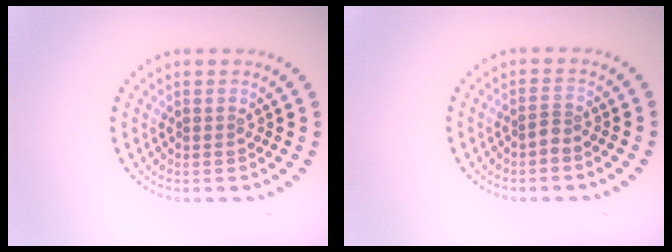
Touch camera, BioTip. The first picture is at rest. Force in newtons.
{"total": 0.7, "press": 0.4, "slide": 0.6}